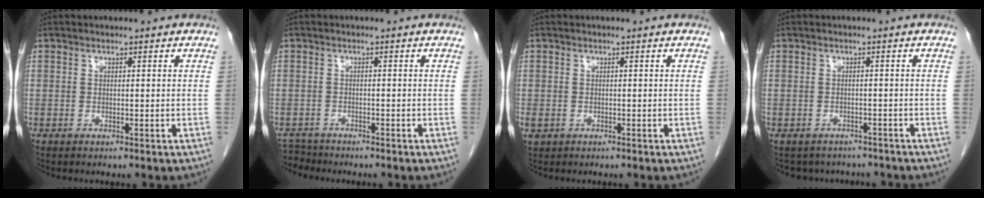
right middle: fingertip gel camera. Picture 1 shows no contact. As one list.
[{"total": 2.7, "force": [-2.6, 0.4, -0.7], "torque": [0.012, -0.010, -0.047]}, {"total": 1.4, "force": [-0.4, 1.1, 0.7], "torque": [-0.017, 0.000, 0.001]}, {"total": 6.3, "force": [-5.6, 2.8, 0.3], "torque": [0.001, 0.013, -0.064]}]